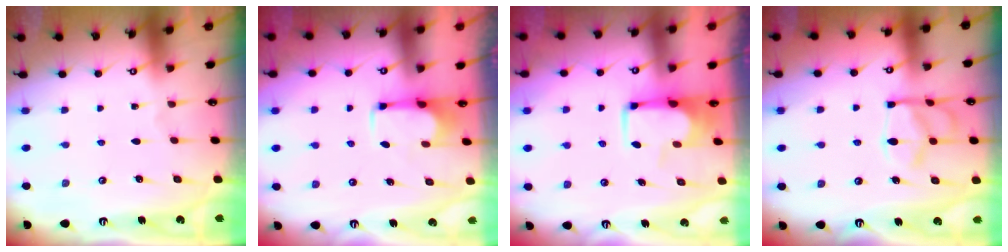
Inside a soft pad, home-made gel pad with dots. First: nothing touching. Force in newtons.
{"total": 2.6, "press": 2.5, "slide": 0.9}
{"total": 3.7, "press": 3.7, "slide": 0.4}
{"total": 14.4, "press": 14.3, "slide": 1.5}